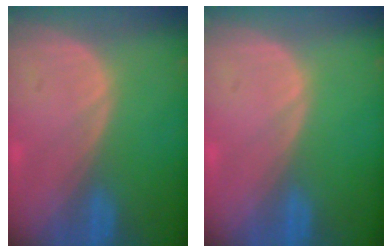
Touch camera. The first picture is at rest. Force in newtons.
{"total": 0.0}